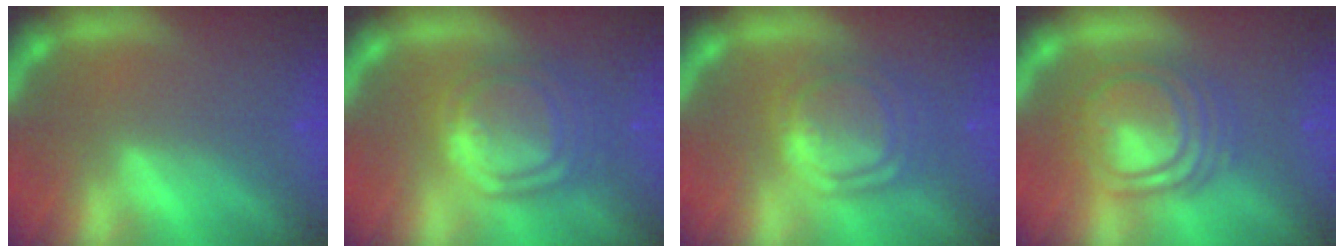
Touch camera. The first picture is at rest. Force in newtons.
{"total": 8.6}
{"total": 7.0}
{"total": 8.1}